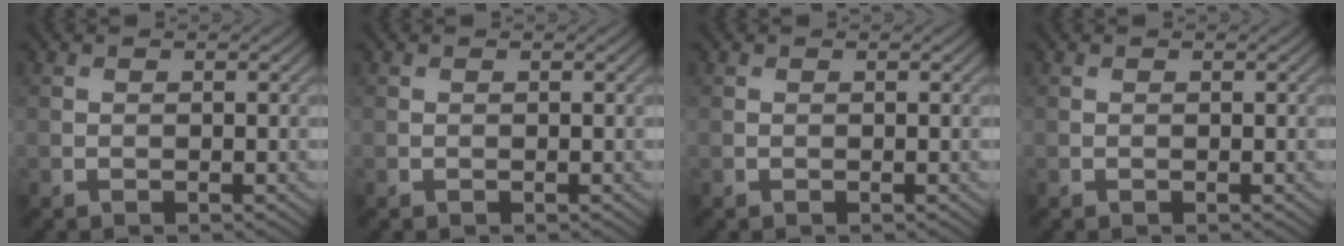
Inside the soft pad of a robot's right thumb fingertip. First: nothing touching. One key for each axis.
{"total": 0.0}
{"total": 0.0}
{"total": 0.0}